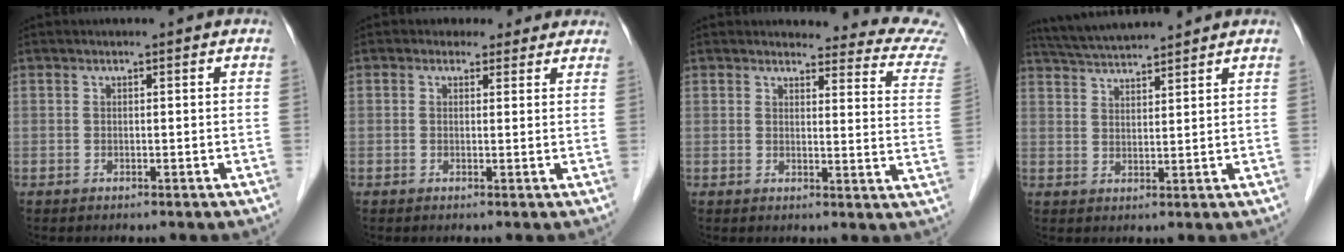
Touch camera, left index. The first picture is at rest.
{"total": 3.7, "force": [2.8, 2.4, 0.1], "torque": [0.009, 0.009, 0.024]}
{"total": 13.3, "force": [13.1, 1.1, 2.1], "torque": [0.009, -0.090, 0.105]}
{"total": 8.7, "force": [8.2, 0.2, 3.0], "torque": [-0.061, 0.030, 0.139]}